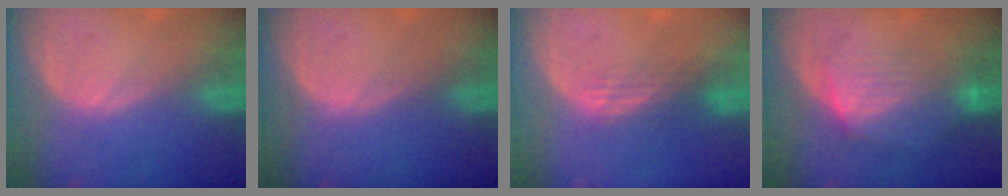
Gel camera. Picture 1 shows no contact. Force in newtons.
{"total": 0.0}
{"total": 2.9, "press": 2.5, "slide": 1.5}
{"total": 7.1, "press": 7.1, "slide": 0.8}